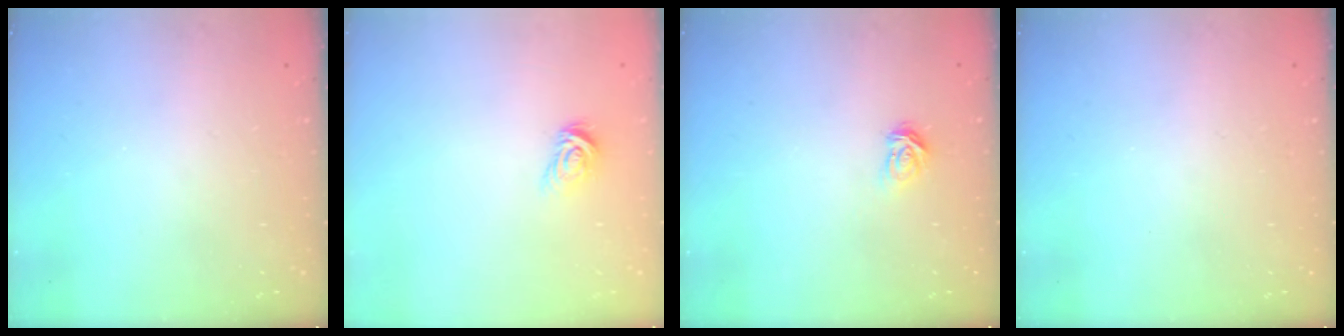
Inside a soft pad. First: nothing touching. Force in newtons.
{"total": 3.7, "press": 3.7, "slide": 0.4}
{"total": 3.8, "press": 3.8, "slide": 0.5}
{"total": 0.0}